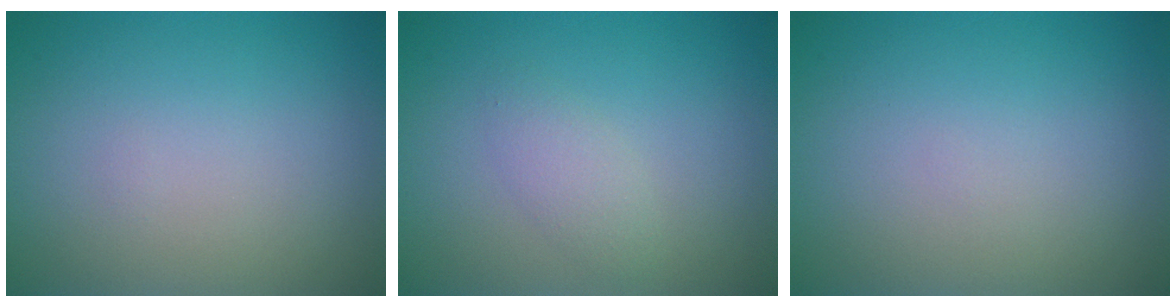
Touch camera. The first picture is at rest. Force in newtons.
{"total": 1.7, "press": 1.6, "slide": 0.0}
{"total": 0.0}